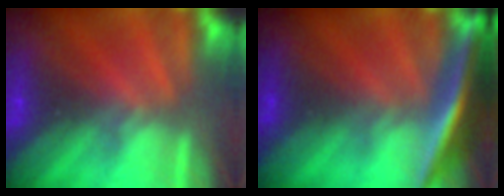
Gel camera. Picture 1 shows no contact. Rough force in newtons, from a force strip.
{"total": 7.5}